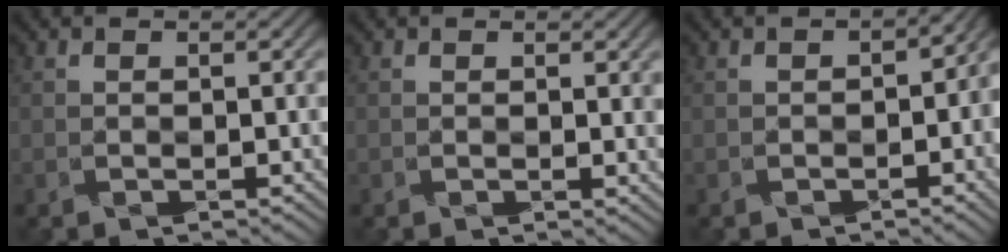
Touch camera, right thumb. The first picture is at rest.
{"total": 1.2, "force": [0.6, 0.1, 1.0], "torque": [-0.009, 0.000, 0.010]}
{"total": 5.3, "force": [-1.2, 3.1, 4.2], "torque": [-0.053, -0.010, -0.013]}